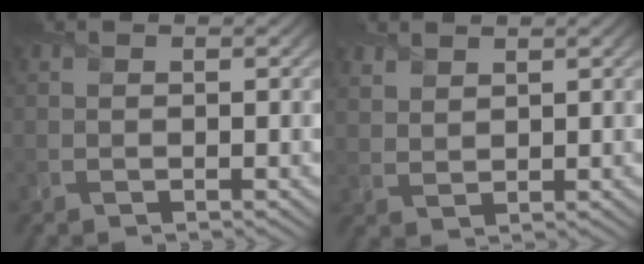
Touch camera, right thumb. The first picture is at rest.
{"total": 2.3, "force": [2.1, 0.8, 0.6], "torque": [-0.018, 0.001, 0.050]}